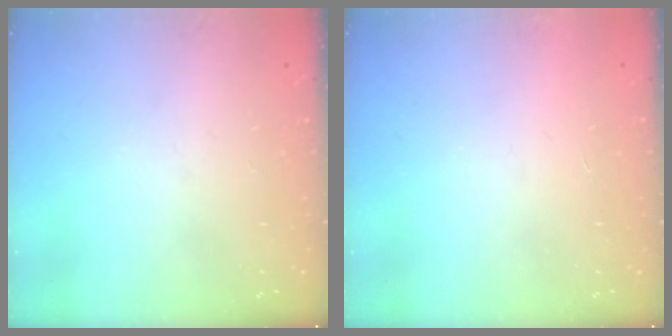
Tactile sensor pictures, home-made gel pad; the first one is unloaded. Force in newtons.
{"total": 1.6, "press": 1.6, "slide": 0.1}